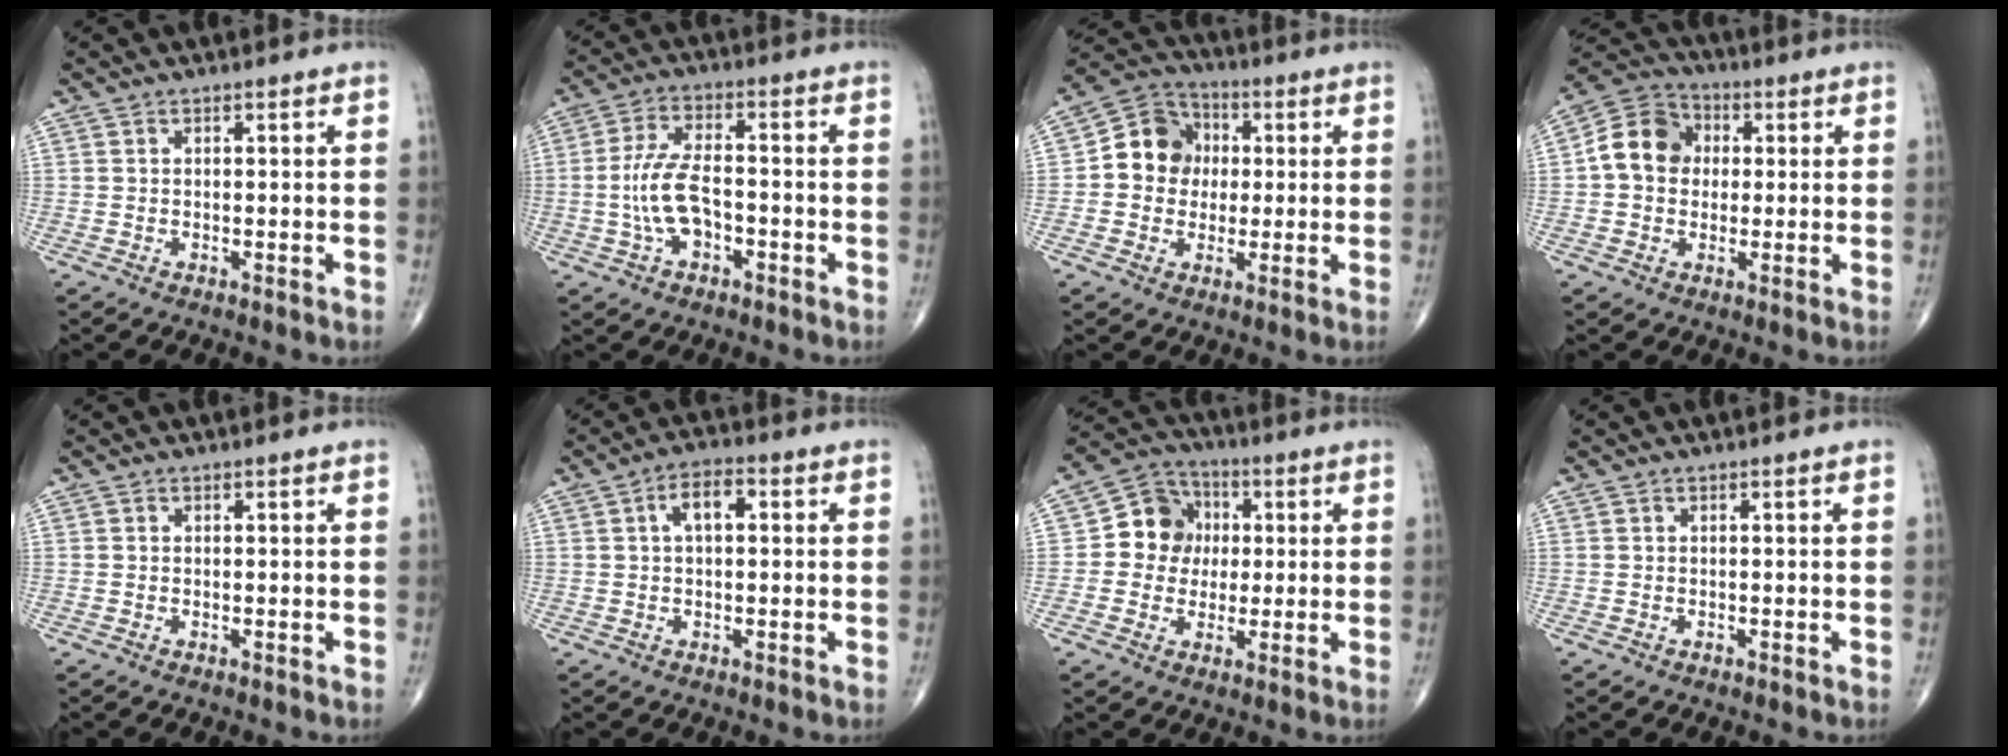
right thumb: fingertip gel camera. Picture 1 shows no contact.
{"total": 8.5, "force": [-1.9, 4.2, 7.1], "torque": [-0.148, 0.026, -0.036]}
{"total": 10.3, "force": [0.7, 9.3, 4.4], "torque": [-0.034, 0.018, 0.001]}
{"total": 10.0, "force": [0.8, 8.3, 5.5], "torque": [-0.084, 0.024, 0.001]}
{"total": 0.0}
{"total": 5.3, "force": [1.1, 2.7, 4.4], "torque": [-0.075, 0.016, 0.011]}
{"total": 9.4, "force": [0.9, 8.4, 4.1], "torque": [-0.026, 0.013, 0.005]}
{"total": 0.0}